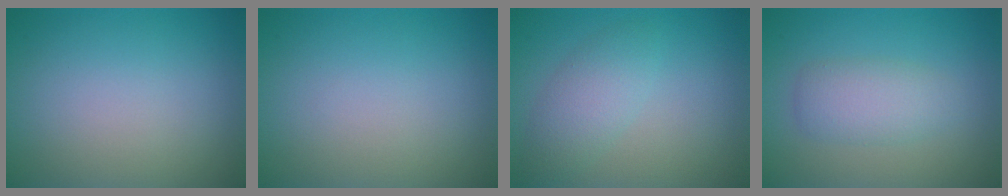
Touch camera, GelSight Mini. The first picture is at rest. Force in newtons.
{"total": 0.0}
{"total": 2.9, "press": 2.9, "slide": 0.2}
{"total": 3.0, "press": 3.0, "slide": 0.1}